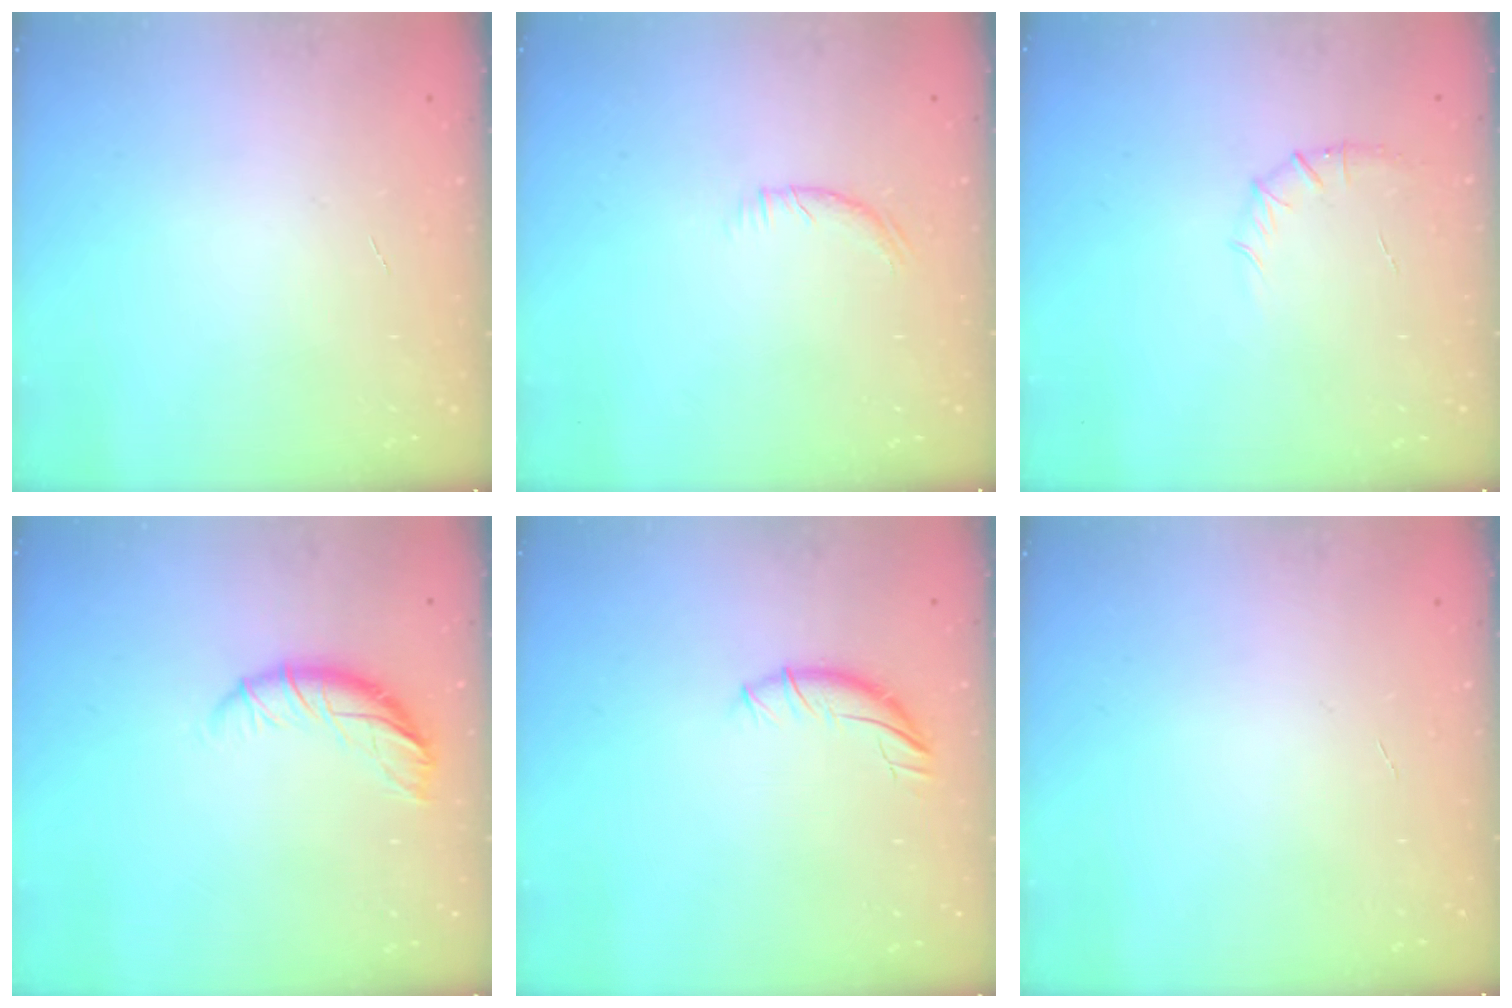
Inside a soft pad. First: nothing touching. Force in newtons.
{"total": 8.0, "press": 7.7, "slide": 2.1}
{"total": 5.9, "press": 5.6, "slide": 1.8}
{"total": 9.5, "press": 9.5, "slide": 0.3}
{"total": 6.6, "press": 6.6, "slide": 0.5}
{"total": 0.0}